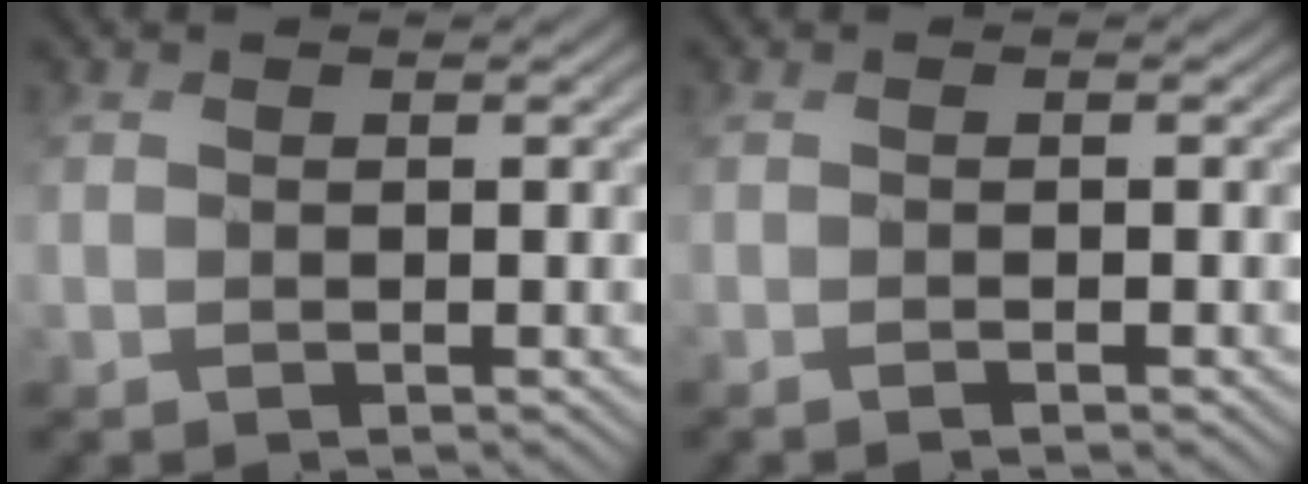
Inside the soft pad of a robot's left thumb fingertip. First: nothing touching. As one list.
[{"total": 1.1, "force": [-0.6, 0.1, 0.9], "torque": [-0.015, -0.001, -0.015]}]